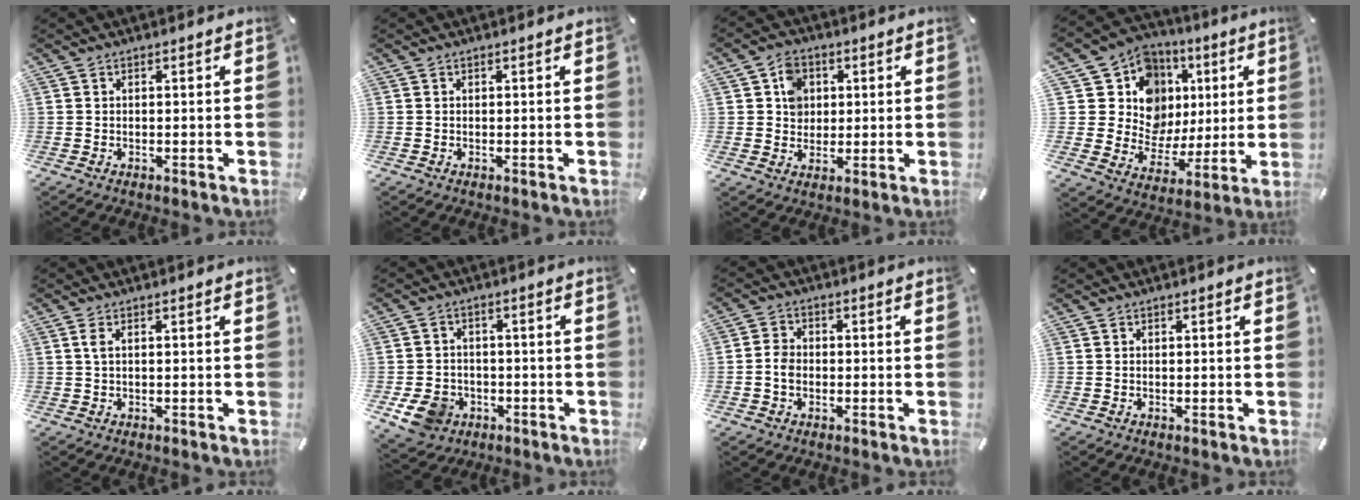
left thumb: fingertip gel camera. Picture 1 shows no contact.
{"total": 0.0}
{"total": 6.2, "force": [1.3, 5.6, 2.2], "torque": [-0.034, 0.004, 0.021]}
{"total": 14.2, "force": [4.3, 12.9, 4.3], "torque": [-0.061, -0.044, 0.096]}
{"total": 1.5, "force": [0.3, 0.2, 1.4], "torque": [-0.030, 0.000, 0.005]}
{"total": 8.0, "force": [-3.1, 6.7, 3.2], "torque": [-0.078, 0.017, -0.058]}
{"total": 3.4, "force": [-0.8, 2.7, 1.9], "torque": [-0.036, 0.007, -0.016]}
{"total": 0.0}